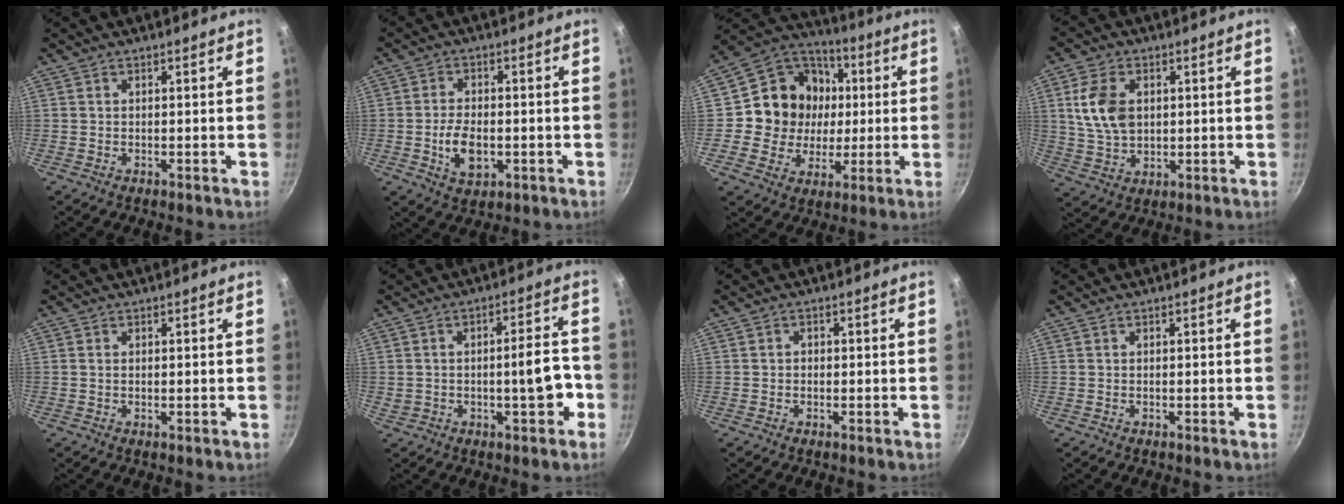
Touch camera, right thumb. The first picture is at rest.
{"total": 7.4, "force": [-1.6, 4.3, 5.8], "torque": [-0.098, 0.007, -0.023]}
{"total": 16.8, "force": [1.6, 15.3, 6.8], "torque": [-0.097, 0.019, 0.023]}
{"total": 10.0, "force": [2.0, 6.8, 7.1], "torque": [-0.121, -0.007, 0.040]}
{"total": 0.5, "force": [0.2, 0.2, 0.4], "torque": [-0.009, -0.001, 0.001]}
{"total": 7.6, "force": [-2.0, 2.9, 6.7], "torque": [-0.071, 0.033, -0.020]}
{"total": 0.9, "force": [-0.1, 0.9, 0.4], "torque": [-0.005, 0.004, -0.003]}
{"total": 0.0}